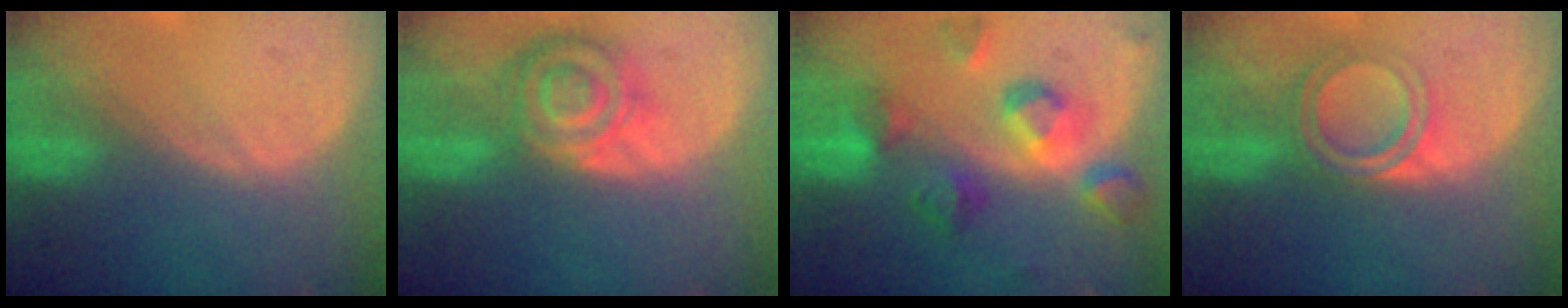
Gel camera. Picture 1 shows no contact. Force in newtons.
{"total": 8.2, "press": 7.1, "slide": 4.1}
{"total": 8.4, "press": 8.4, "slide": 0.3}
{"total": 6.0, "press": 5.2, "slide": 3.0}